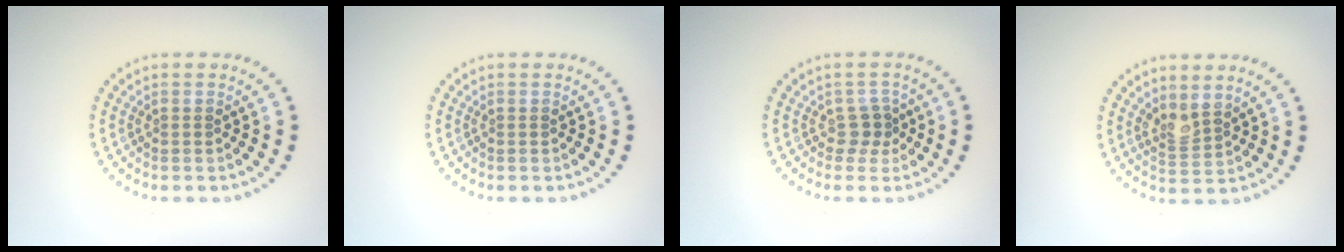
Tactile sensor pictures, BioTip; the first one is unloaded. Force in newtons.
{"total": 0.0}
{"total": 1.6, "press": 1.1, "slide": 1.2}
{"total": 2.0, "press": 1.6, "slide": 1.2}